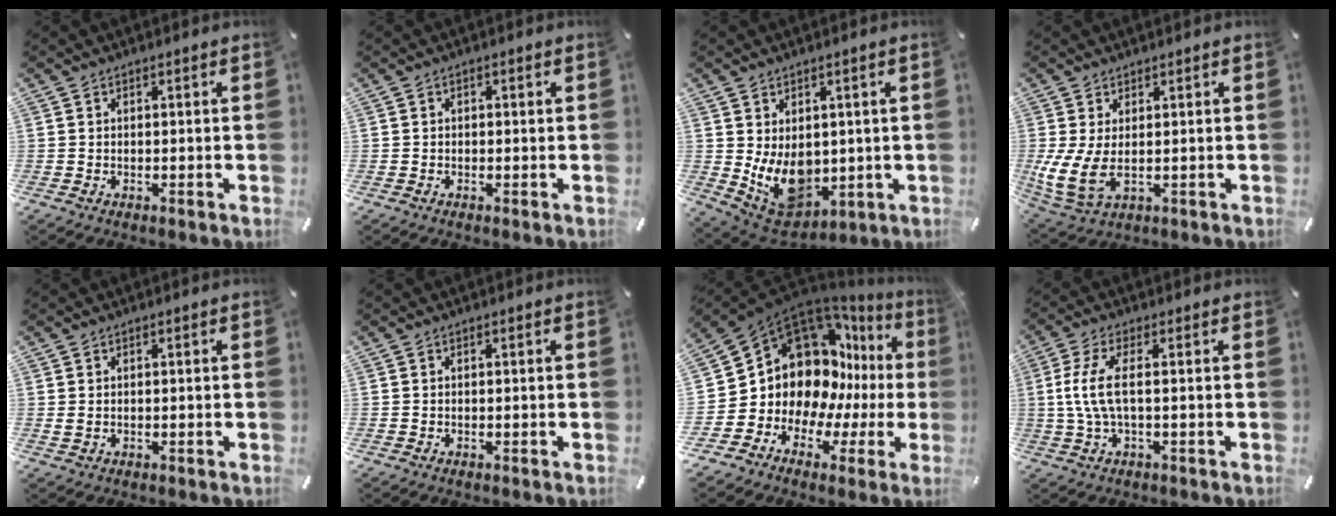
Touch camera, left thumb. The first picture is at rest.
{"total": 0.8, "force": [-0.3, 0.7, 0.3], "torque": [-0.005, 0.005, -0.007]}
{"total": 11.1, "force": [0.2, 8.7, 7.0], "torque": [-0.124, -0.024, 0.013]}
{"total": 8.5, "force": [0.8, 4.6, 7.0], "torque": [-0.153, -0.016, 0.019]}
{"total": 1.1, "force": [0.0, 0.9, 0.7], "torque": [-0.013, 0.003, 0.000]}
{"total": 0.0}
{"total": 15.0, "force": [3.9, 12.5, 7.3], "torque": [-0.126, -0.081, 0.089]}
{"total": 7.7, "force": [0.2, 2.3, 7.3], "torque": [-0.167, -0.014, -0.004]}